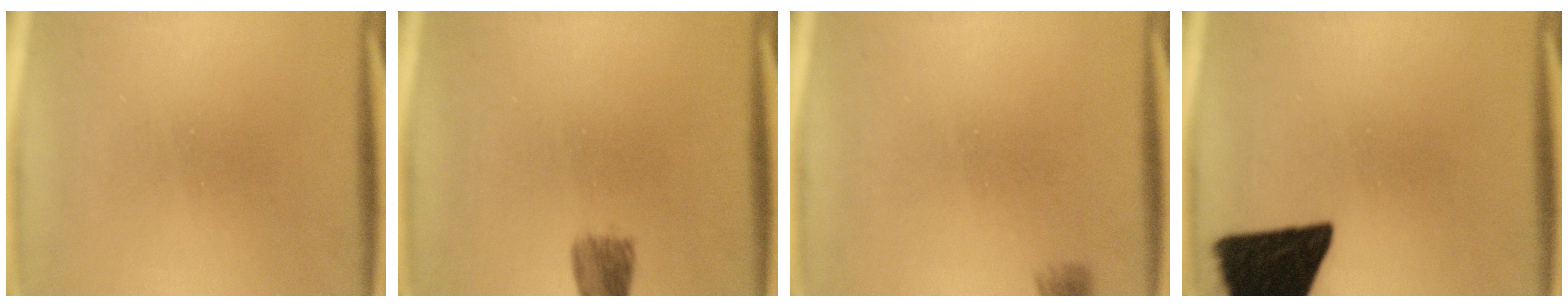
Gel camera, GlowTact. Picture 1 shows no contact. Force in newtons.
{"total": 3.1}
{"total": 2.9}
{"total": 18.1}